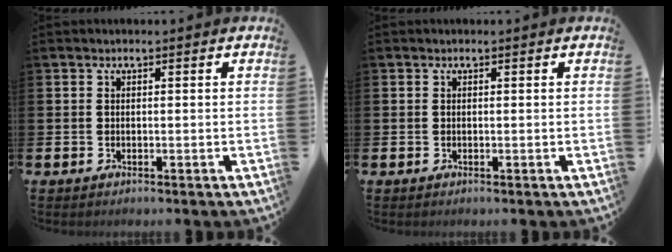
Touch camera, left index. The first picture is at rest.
{"total": 0.0}